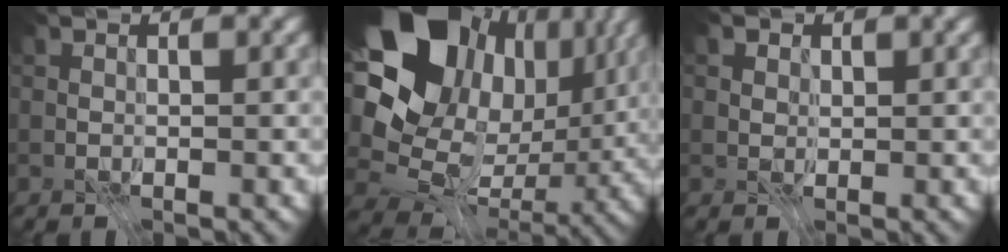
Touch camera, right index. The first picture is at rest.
{"total": 18.0, "force": [4.3, 14.3, 10.2], "torque": [-0.200, 0.001, 0.089]}
{"total": 2.0, "force": [0.9, 1.5, 0.8], "torque": [-0.025, -0.003, 0.024]}